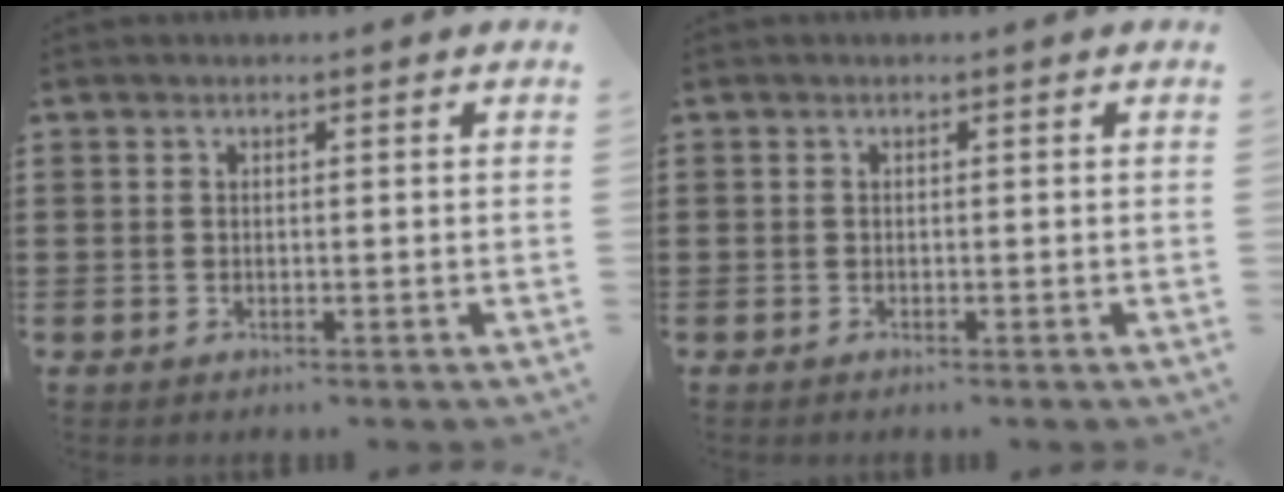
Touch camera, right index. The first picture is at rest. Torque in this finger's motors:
{"motor_torque": [-1.02, 1.04, -0.02, 0.01]}